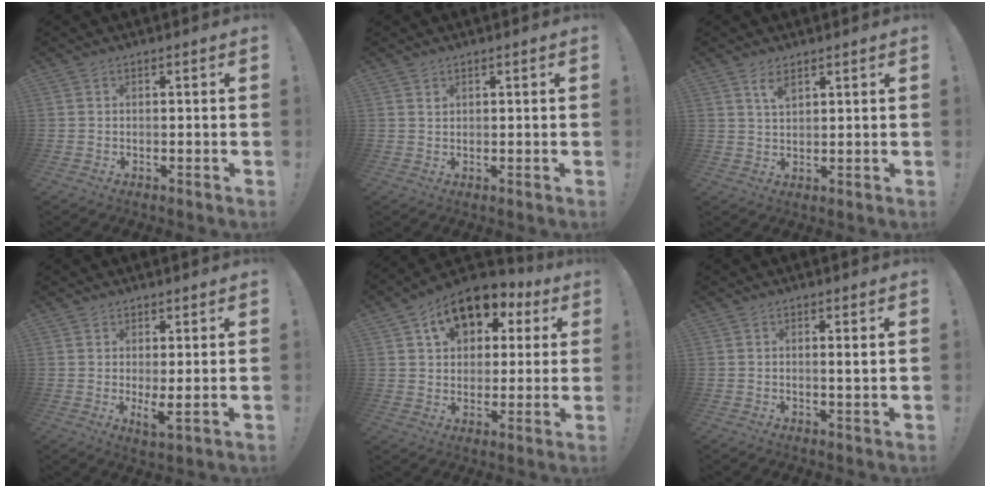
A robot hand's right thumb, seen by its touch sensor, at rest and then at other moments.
{"total": 1.1, "force": [0.8, 0.6, 0.3], "torque": [0.002, -0.005, 0.014]}
{"total": 3.8, "force": [2.2, 1.6, 2.6], "torque": [-0.048, -0.006, 0.039]}
{"total": 3.9, "force": [1.4, 0.7, 3.6], "torque": [-0.042, -0.026, 0.026]}
{"total": 13.6, "force": [7.2, 9.3, 6.9], "torque": [-0.096, -0.034, 0.132]}
{"total": 2.0, "force": [1.0, -0.3, 1.7], "torque": [-0.020, -0.011, 0.013]}